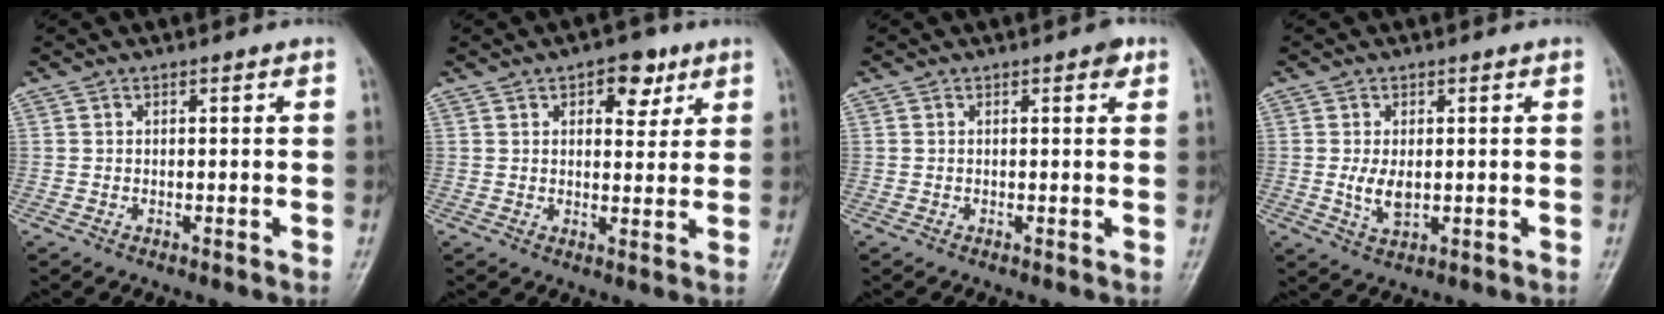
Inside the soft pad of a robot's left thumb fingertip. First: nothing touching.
{"total": 6.7, "force": [3.5, 3.8, 4.3], "torque": [-0.029, -0.012, 0.043]}
{"total": 1.7, "force": [0.9, 0.7, 1.3], "torque": [-0.012, -0.001, 0.008]}
{"total": 4.3, "force": [0.0, 2.4, 3.6], "torque": [-0.067, -0.010, 0.005]}